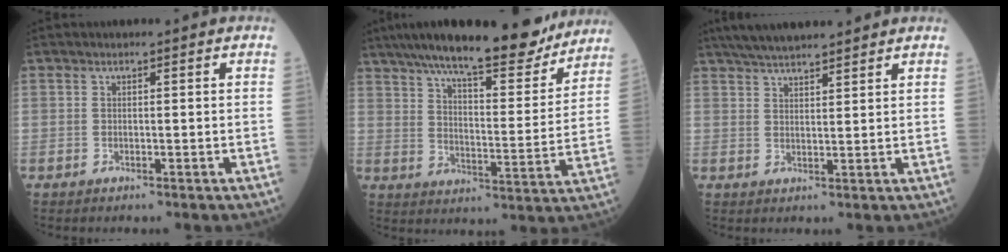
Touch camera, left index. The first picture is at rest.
{"total": 22.6, "force": [19.1, 4.3, 11.2], "torque": [-0.177, 0.006, 0.267]}
{"total": 9.4, "force": [8.2, 1.3, 4.3], "torque": [-0.069, 0.031, 0.130]}